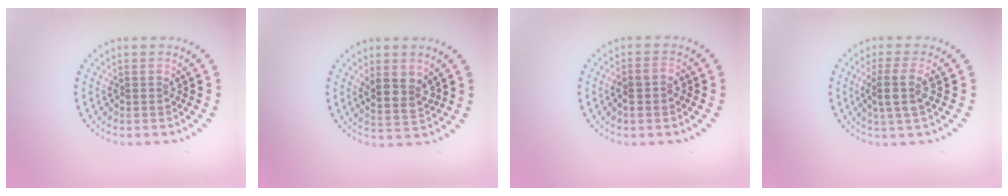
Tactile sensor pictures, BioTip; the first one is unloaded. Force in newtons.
{"total": 2.8, "press": 2.5, "slide": 1.1}
{"total": 1.4, "press": 1.3, "slide": 0.5}
{"total": 2.8, "press": 2.4, "slide": 1.5}